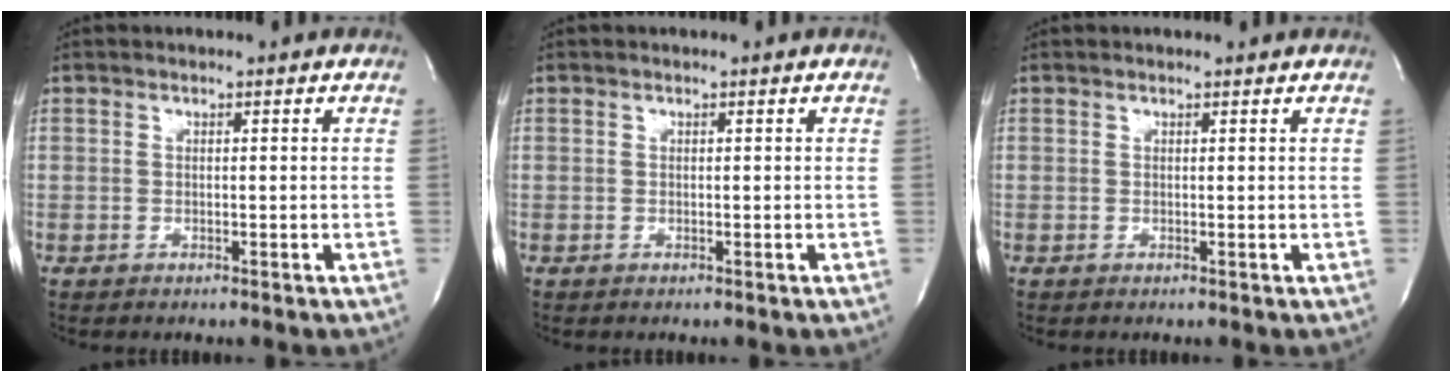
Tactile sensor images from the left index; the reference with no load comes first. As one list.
[{"total": 0.0}, {"total": 0.6, "force": [0.6, 0.0, 0.1], "torque": [-0.009, 0.002, 0.005]}]